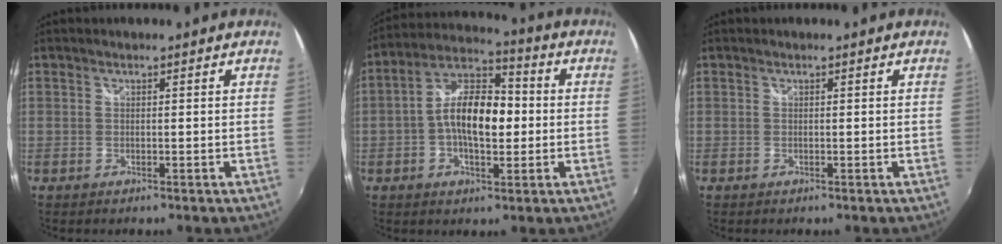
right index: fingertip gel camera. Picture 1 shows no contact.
{"total": 11.9, "force": [-1.0, 5.7, 10.4], "torque": [-0.194, 0.022, -0.022]}
{"total": 0.0}